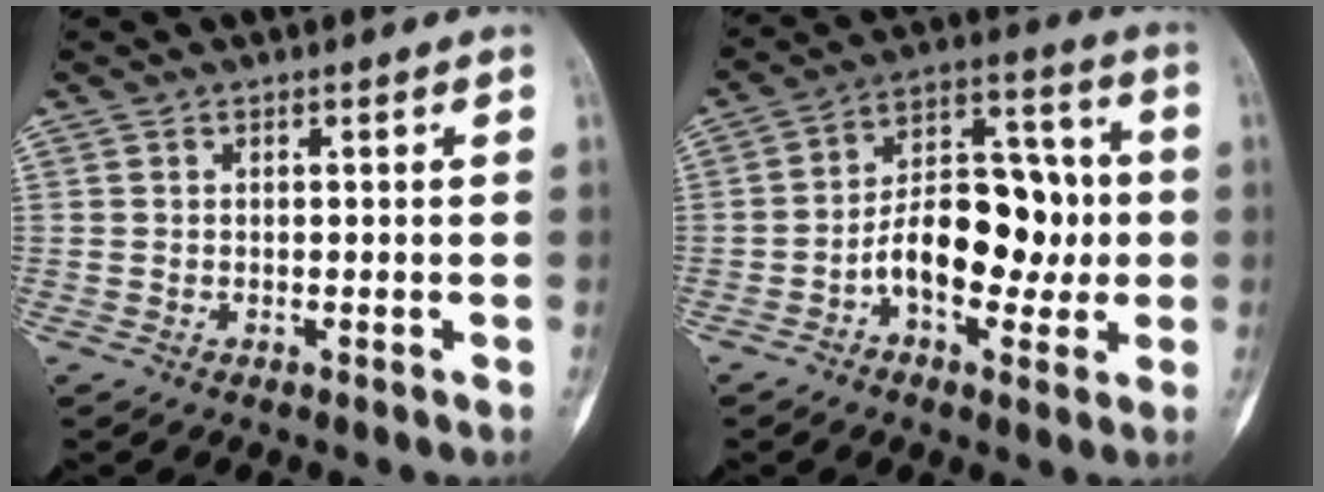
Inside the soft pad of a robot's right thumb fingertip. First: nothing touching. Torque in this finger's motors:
{"motor_torque": [1.87, 1.85, 0.79, -0.69, 0.19]}